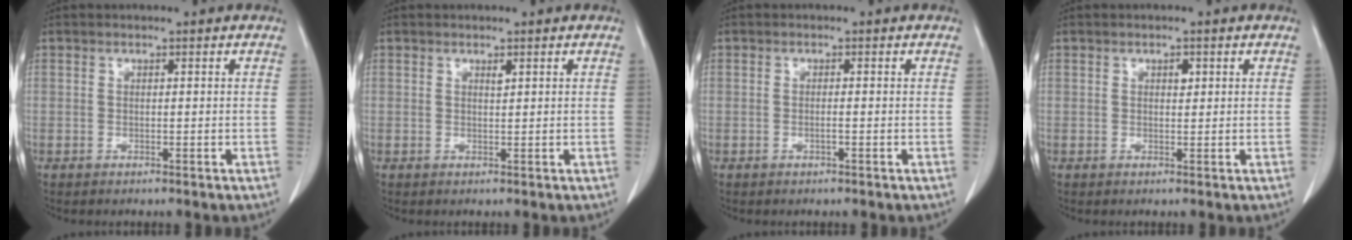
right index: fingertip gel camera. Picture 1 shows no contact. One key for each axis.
{"total": 0.5, "fx": 0.4, "fy": 0.1, "fz": 0.3, "tx": -0.010, "ty": -0.004, "tz": 0.007}
{"total": 0.8, "fx": -0.3, "fy": 0.0, "fz": 0.8, "tx": -0.016, "ty": 0.000, "tz": -0.004}
{"total": 1.1, "fx": 0.4, "fy": 0.6, "fz": 0.8, "tx": -0.010, "ty": -0.001, "tz": 0.006}